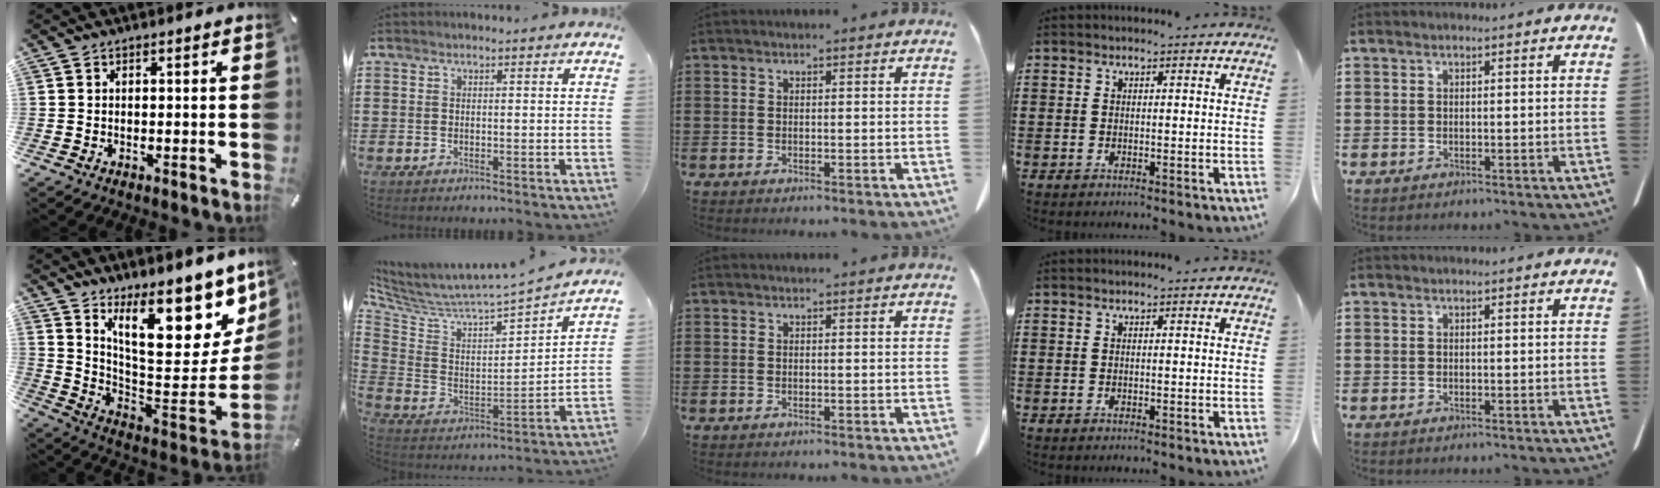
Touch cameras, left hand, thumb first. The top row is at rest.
{"thumb": {"total": 22.0, "force": [14.0, 8.5, 14.7], "torque": [-0.191, -0.114, 0.236]}, "index": {"total": 3.5, "force": [3.3, 0.6, 0.8], "torque": [-0.041, -0.049, 0.048]}}